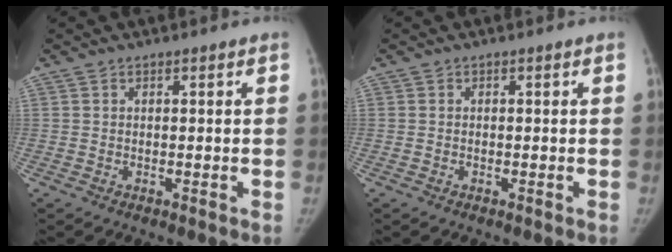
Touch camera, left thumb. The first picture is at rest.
{"total": 0.0}